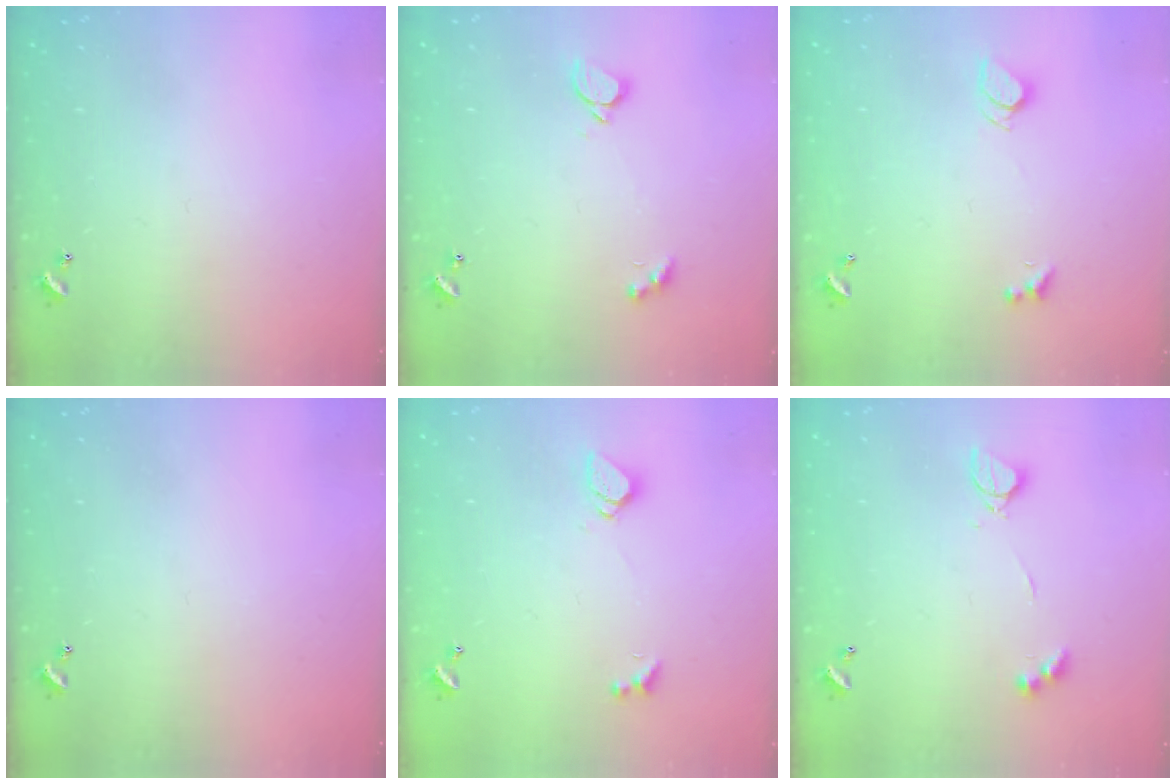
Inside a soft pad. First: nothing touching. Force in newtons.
{"total": 1.8, "press": 1.6, "slide": 0.8}
{"total": 2.5, "press": 2.4, "slide": 0.6}
{"total": 0.0}
{"total": 1.6, "press": 1.6, "slide": 0.5}
{"total": 4.4, "press": 4.3, "slide": 0.8}